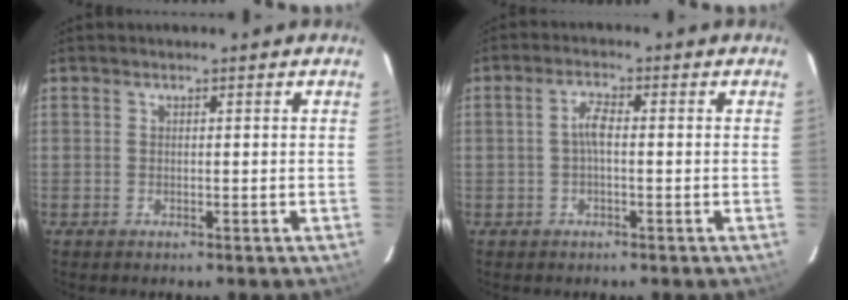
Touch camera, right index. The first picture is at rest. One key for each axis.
{"total": 2.8, "fx": -0.3, "fy": 0.8, "fz": 2.6, "tx": -0.053, "ty": 0.008, "tz": -0.005}